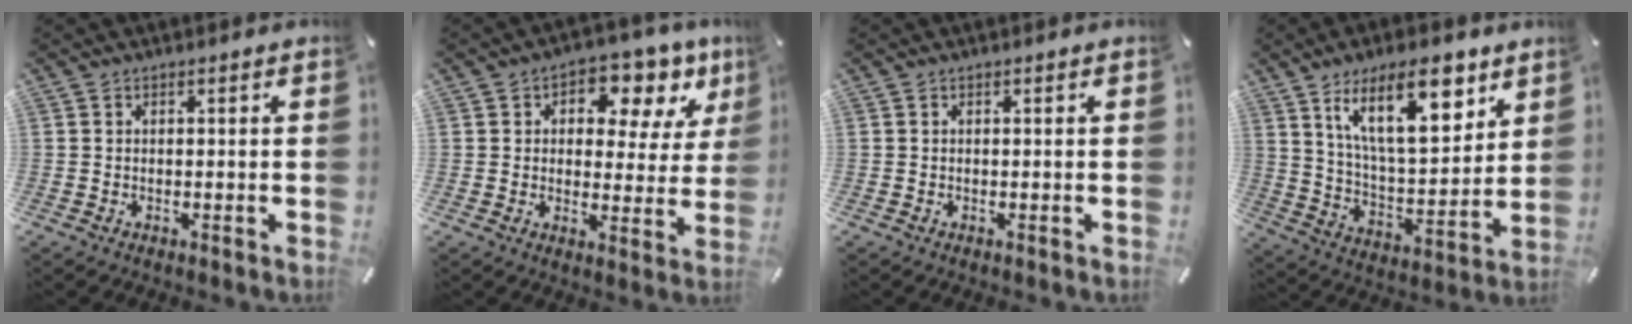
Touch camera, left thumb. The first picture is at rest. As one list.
[{"total": 9.5, "force": [4.9, 6.2, 5.2], "torque": [-0.064, -0.032, 0.080]}, {"total": 0.0}, {"total": 19.1, "force": [10.7, 8.0, 13.7], "torque": [-0.235, -0.036, 0.177]}]